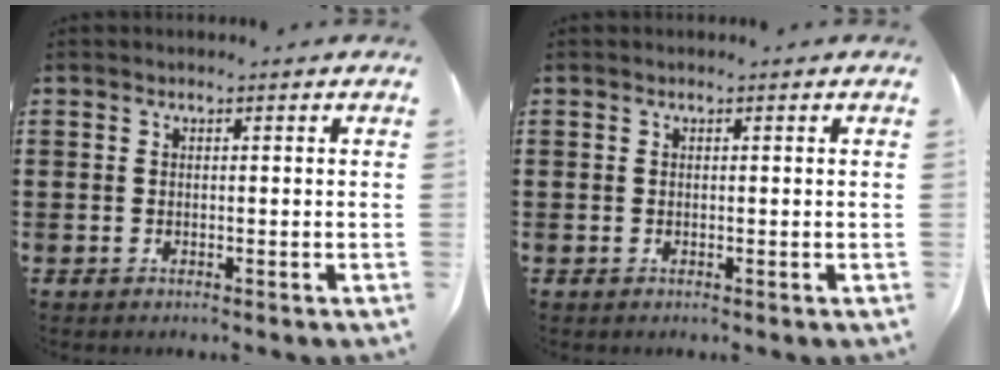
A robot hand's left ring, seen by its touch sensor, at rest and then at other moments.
{"total": 0.0}